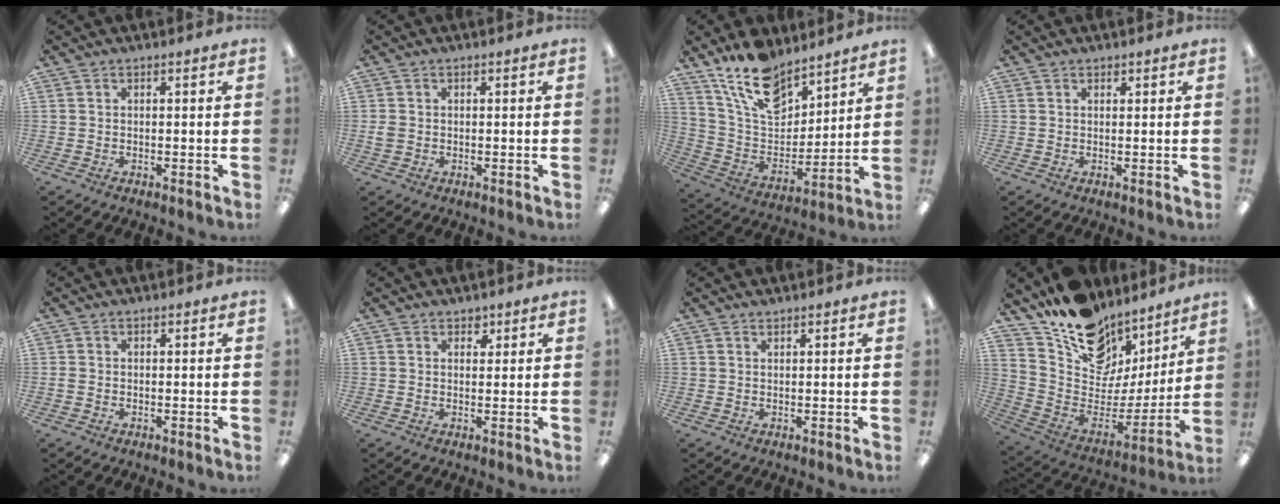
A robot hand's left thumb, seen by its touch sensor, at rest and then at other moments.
{"total": 1.7, "force": [-0.2, 1.5, 0.9], "torque": [-0.015, 0.004, -0.005]}
{"total": 16.1, "force": [12.2, 7.7, 7.1], "torque": [-0.144, -0.067, 0.228]}
{"total": 0.9, "force": [0.8, 0.5, 0.1], "torque": [-0.002, 0.001, 0.015]}
{"total": 0.8, "force": [-0.2, 0.6, 0.4], "torque": [-0.008, 0.003, -0.005]}
{"total": 2.1, "force": [1.5, 1.4, 0.4], "torque": [0.006, -0.006, 0.024]}
{"total": 0.8, "force": [0.8, 0.2, 0.1], "torque": [-0.003, 0.000, 0.014]}
{"total": 15.6, "force": [11.7, 9.1, 4.9], "torque": [-0.093, -0.106, 0.211]}